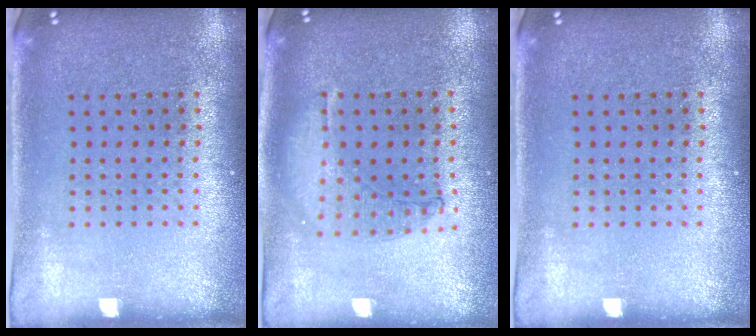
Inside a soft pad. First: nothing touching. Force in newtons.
{"total": 0.9, "press": 0.9, "slide": 0.3}
{"total": 0.0}